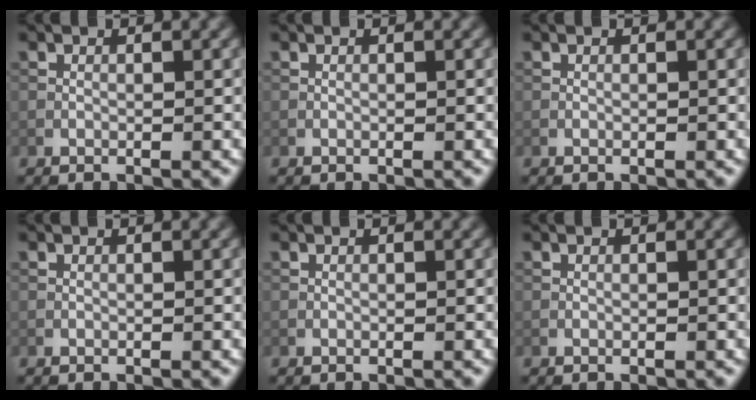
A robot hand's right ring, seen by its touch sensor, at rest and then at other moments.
{"total": 0.0}
{"total": 0.0}
{"total": 0.0}
{"total": 0.0}
{"total": 0.0}